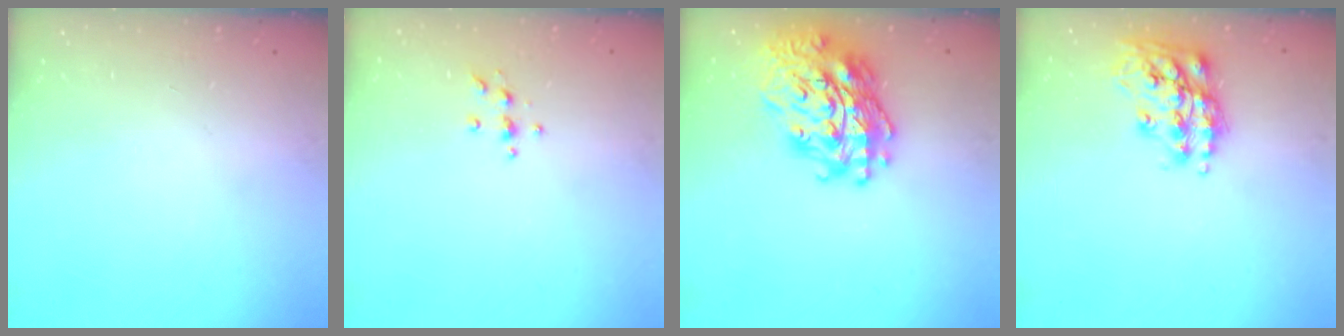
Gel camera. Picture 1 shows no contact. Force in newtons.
{"total": 3.8, "press": 3.7, "slide": 0.5}
{"total": 23.0, "press": 22.8, "slide": 2.4}
{"total": 14.8, "press": 14.7, "slide": 1.5}